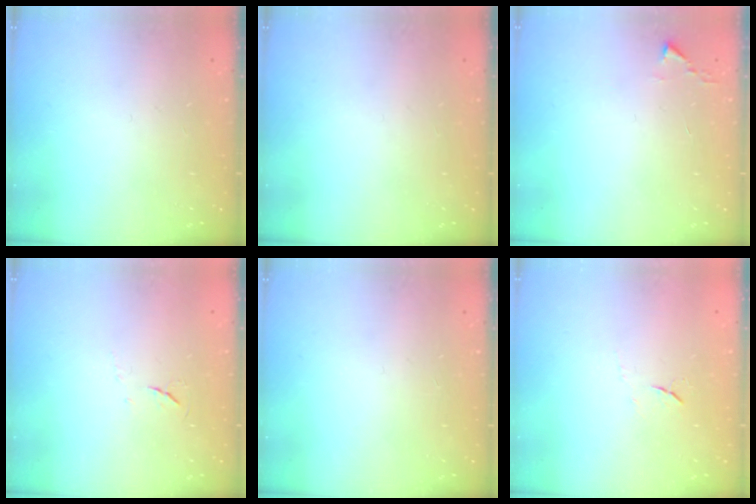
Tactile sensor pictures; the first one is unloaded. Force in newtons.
{"total": 0.0}
{"total": 2.4, "press": 2.4, "slide": 0.3}
{"total": 3.8, "press": 3.7, "slide": 0.6}
{"total": 0.0}
{"total": 4.6, "press": 4.6, "slide": 0.7}